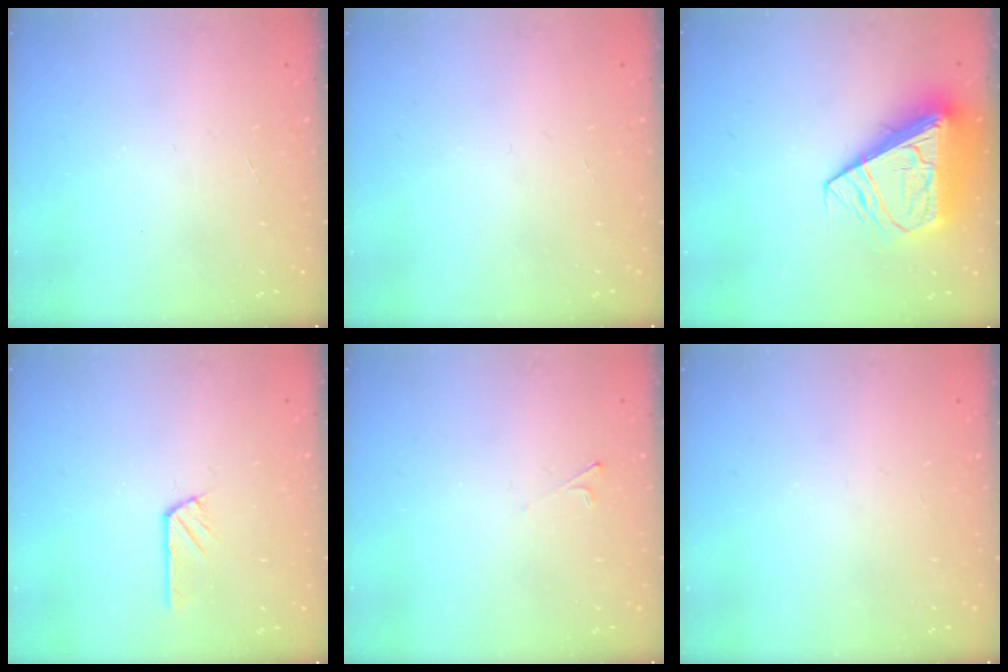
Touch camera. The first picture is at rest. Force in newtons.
{"total": 0.0}
{"total": 14.1, "press": 14.0, "slide": 1.9}
{"total": 3.1, "press": 3.1, "slide": 0.1}
{"total": 1.9, "press": 1.9, "slide": 0.4}
{"total": 0.0}